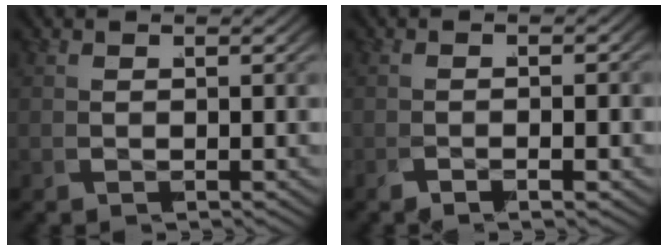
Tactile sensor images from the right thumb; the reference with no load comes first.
{"total": 2.1, "force": [-1.4, 0.9, 1.3], "torque": [-0.033, 0.005, -0.031]}